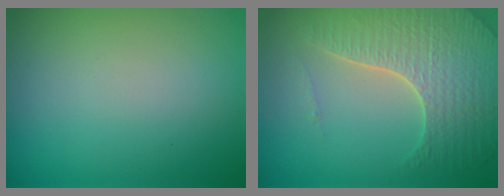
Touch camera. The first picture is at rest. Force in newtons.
{"total": 6.0, "press": 4.8, "slide": 3.5}